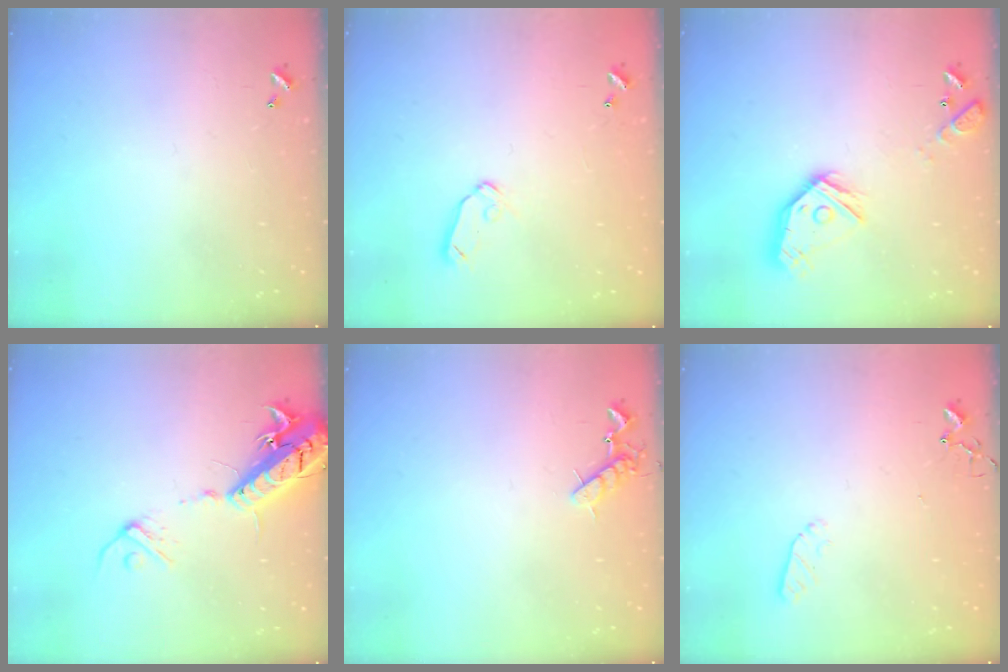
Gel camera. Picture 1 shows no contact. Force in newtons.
{"total": 7.4, "press": 7.4, "slide": 0.8}
{"total": 15.8, "press": 15.7, "slide": 1.5}
{"total": 17.4, "press": 17.0, "slide": 3.7}
{"total": 7.4, "press": 7.3, "slide": 1.0}
{"total": 3.9, "press": 3.9, "slide": 0.4}